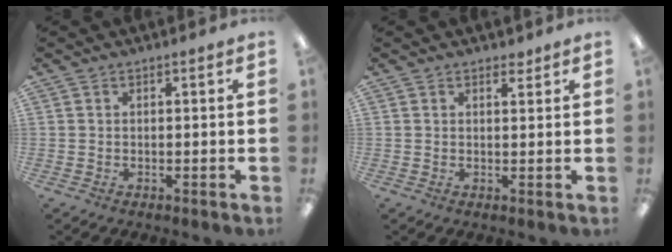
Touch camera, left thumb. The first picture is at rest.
{"total": 1.8, "force": [1.4, 0.9, 0.5], "torque": [0.005, -0.006, 0.023]}